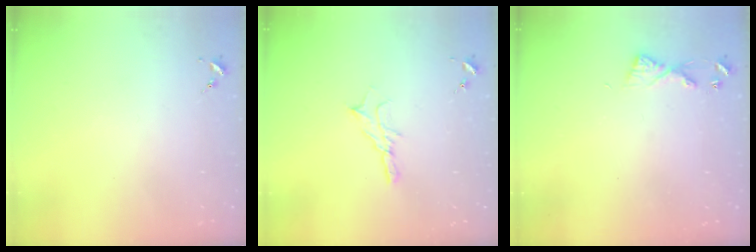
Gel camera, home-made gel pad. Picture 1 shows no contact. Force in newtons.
{"total": 7.3, "press": 7.3, "slide": 0.4}
{"total": 5.4, "press": 5.4, "slide": 0.5}